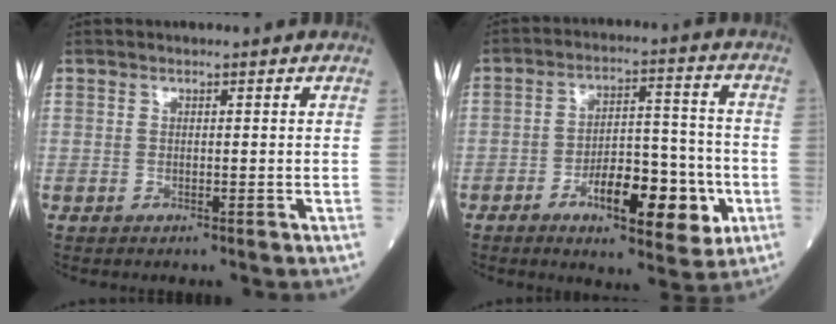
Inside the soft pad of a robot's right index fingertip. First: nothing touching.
{"total": 12.2, "force": [-4.6, 4.2, 10.5], "torque": [-0.162, 0.011, -0.069]}